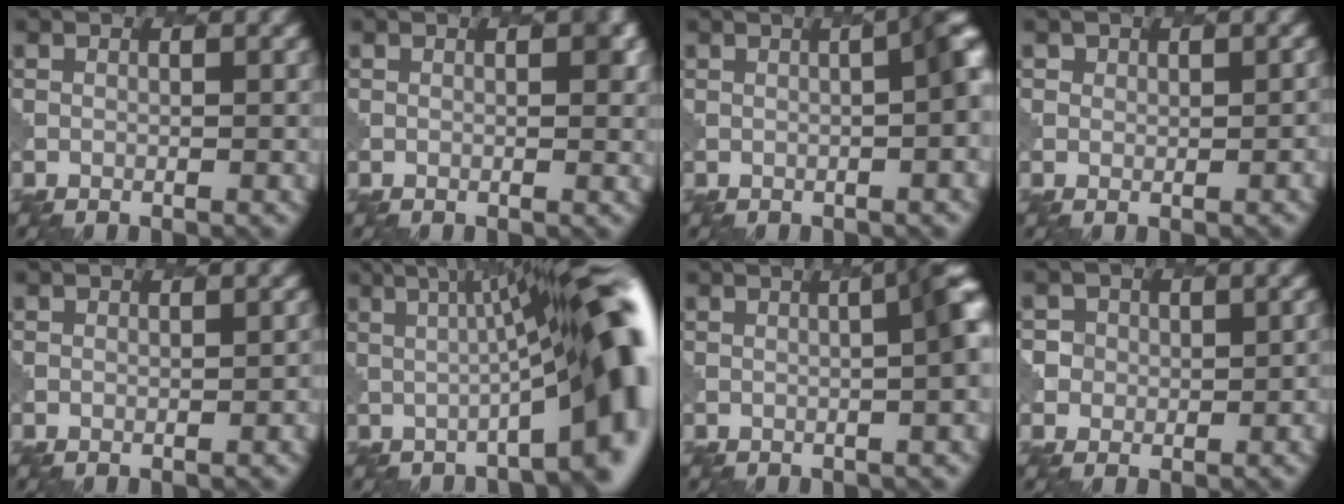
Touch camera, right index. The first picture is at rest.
{"total": 1.6, "force": [0.4, 0.7, 1.4], "torque": [-0.015, 0.001, 0.000]}
{"total": 6.2, "force": [0.1, 1.8, 5.9], "torque": [-0.042, 0.017, -0.003]}
{"total": 2.1, "force": [0.6, 1.8, 0.9], "torque": [-0.001, -0.008, 0.006]}
{"total": 1.8, "force": [-0.6, 1.2, 1.2], "torque": [-0.008, 0.000, 0.001]}
{"total": 13.5, "force": [-0.1, 3.4, 13.1], "torque": [-0.123, 0.030, -0.003]}
{"total": 7.9, "force": [0.5, 2.7, 7.4], "torque": [-0.034, 0.024, -0.011]}
{"total": 4.0, "force": [0.1, 3.9, 0.9], "torque": [0.008, 0.028, -0.025]}